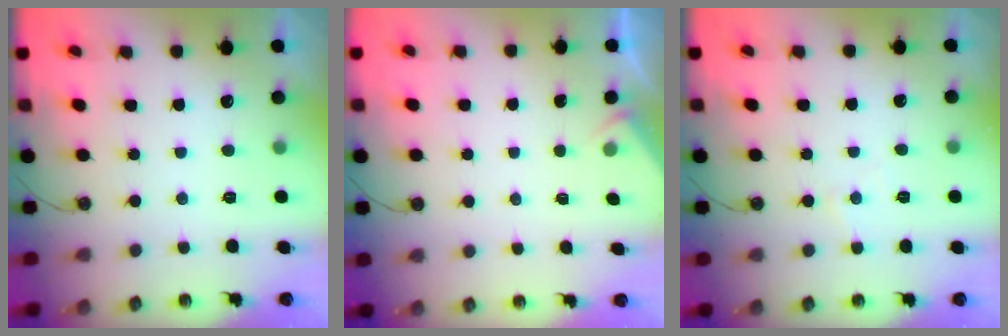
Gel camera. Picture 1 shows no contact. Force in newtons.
{"total": 1.8, "press": 1.8, "slide": 0.4}
{"total": 4.1, "press": 4.0, "slide": 0.8}